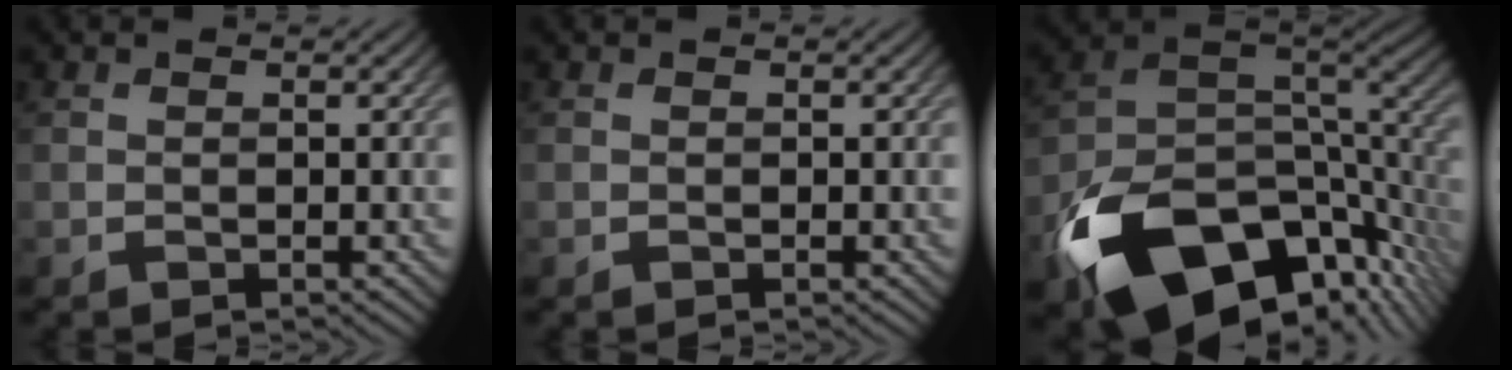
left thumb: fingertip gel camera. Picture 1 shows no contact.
{"total": 0.0}
{"total": 17.1, "force": [-8.8, 9.6, 11.0], "torque": [-0.215, -0.038, -0.134]}